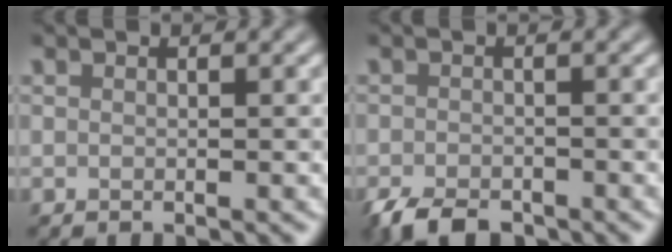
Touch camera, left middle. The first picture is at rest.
{"total": 3.6, "force": [-2.7, 1.6, 1.8], "torque": [-0.029, -0.007, -0.054]}